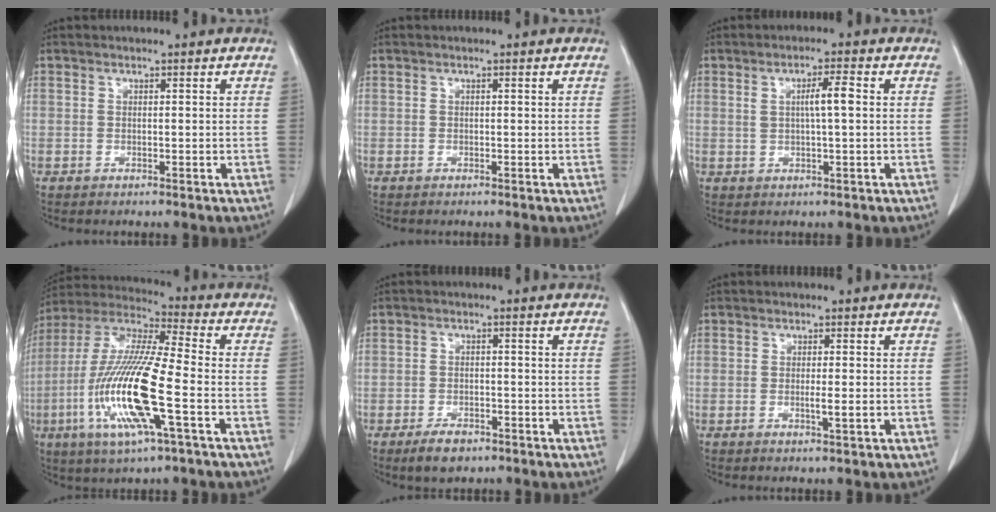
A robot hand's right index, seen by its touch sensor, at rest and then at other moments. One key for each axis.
{"total": 0.0}
{"total": 3.8, "fx": 0.8, "fy": 0.3, "fz": 3.7, "tx": -0.063, "ty": 0.004, "tz": 0.016}
{"total": 17.8, "fx": -4.8, "fy": 1.5, "fz": 17.0, "tx": -0.360, "ty": -0.017, "tz": -0.092}
{"total": 3.9, "fx": -2.6, "fy": 2.0, "fz": 2.1, "tx": -0.038, "ty": -0.001, "tz": -0.037}
{"total": 1.6, "fx": -0.3, "fy": -0.1, "fz": 1.6, "tx": -0.031, "ty": -0.004, "tz": -0.005}